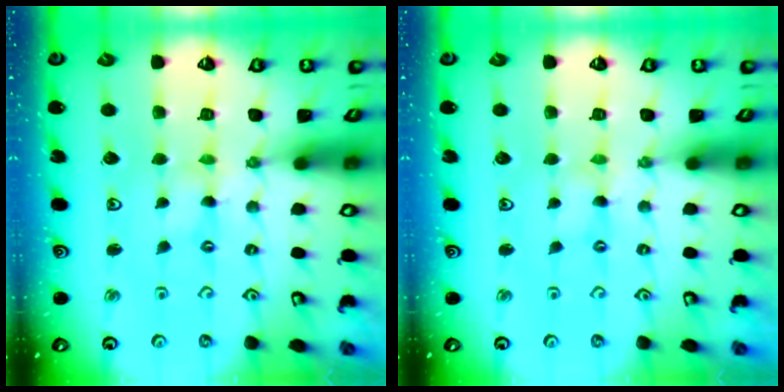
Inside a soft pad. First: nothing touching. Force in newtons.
{"total": 0.0}